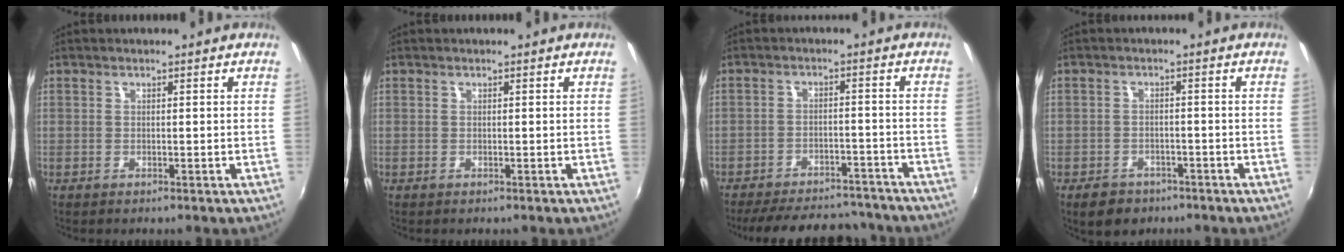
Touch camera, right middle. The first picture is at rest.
{"total": 0.0}
{"total": 18.3, "force": [-15.7, 6.4, 6.7], "torque": [-0.148, 0.022, -0.196]}
{"total": 5.1, "force": [-3.6, 3.2, 1.8], "torque": [-0.049, -0.002, -0.049]}